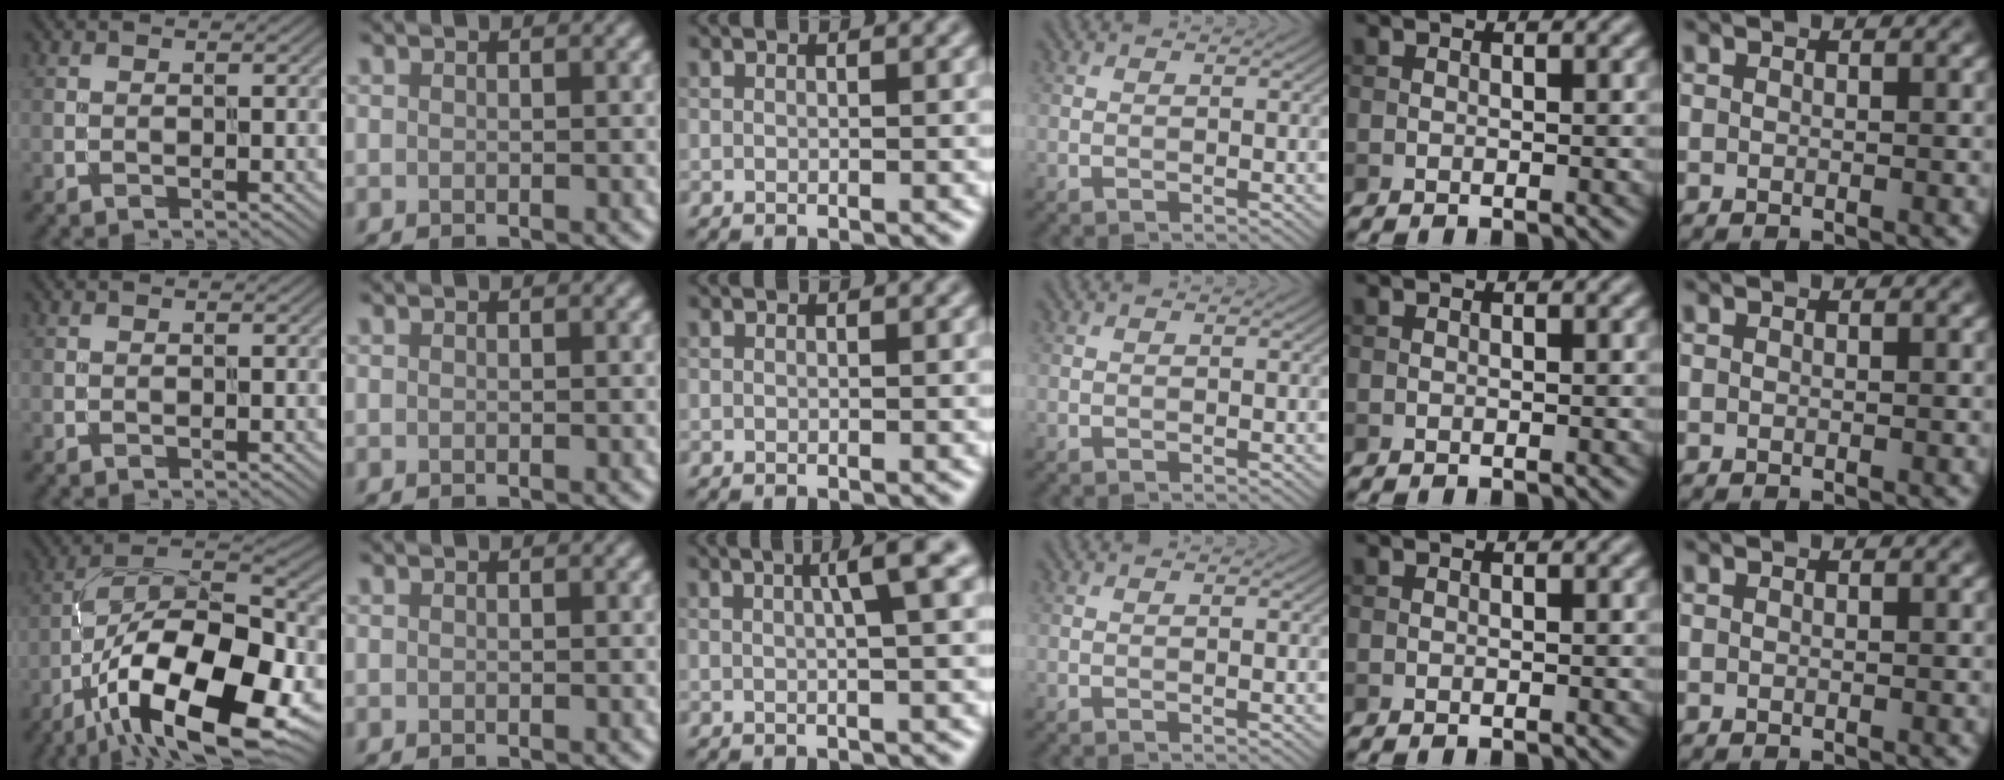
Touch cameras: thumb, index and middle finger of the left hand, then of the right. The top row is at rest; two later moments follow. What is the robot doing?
{"motion": "screw", "object": "medicine bottle"}